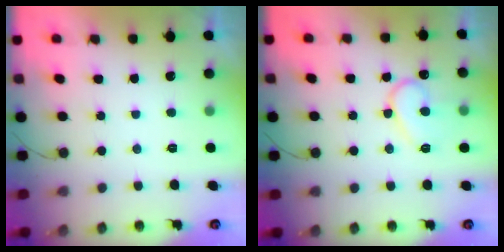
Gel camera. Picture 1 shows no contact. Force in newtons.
{"total": 11.2, "press": 11.1, "slide": 0.9}